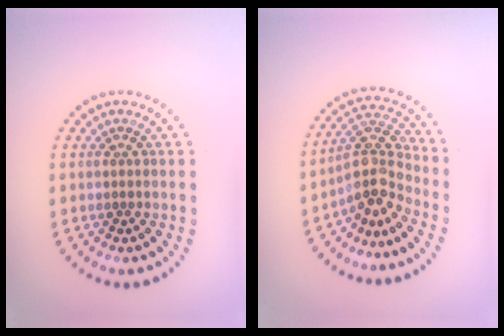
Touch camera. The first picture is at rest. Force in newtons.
{"total": 4.0, "press": 2.9, "slide": 2.8}